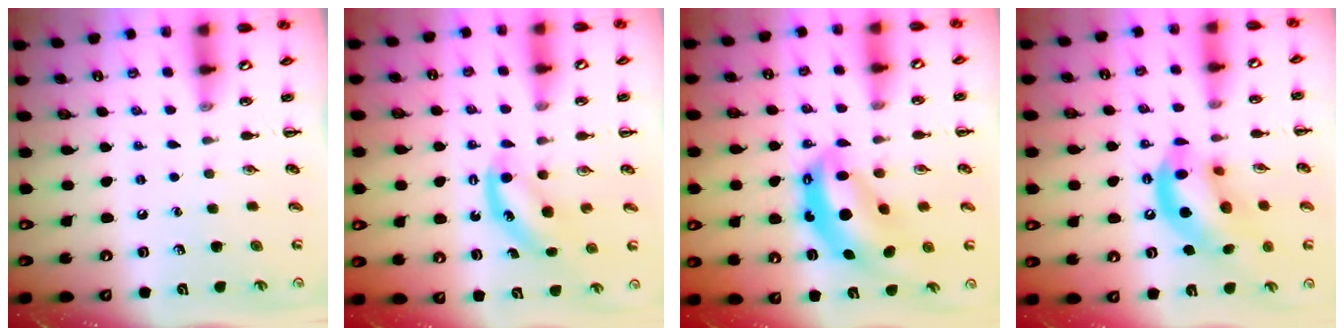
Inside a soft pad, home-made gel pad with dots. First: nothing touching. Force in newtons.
{"total": 5.4, "press": 5.3, "slide": 0.8}
{"total": 11.4, "press": 11.0, "slide": 2.9}
{"total": 14.9, "press": 14.6, "slide": 3.0}